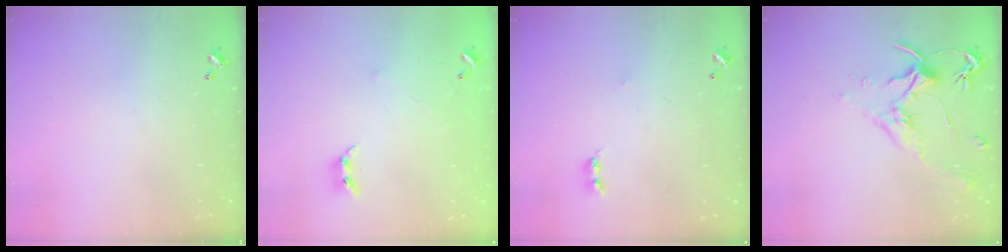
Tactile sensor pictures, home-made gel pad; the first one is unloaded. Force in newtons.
{"total": 5.0, "press": 4.9, "slide": 0.2}
{"total": 2.2, "press": 2.1, "slide": 0.5}
{"total": 2.0, "press": 1.8, "slide": 0.8}